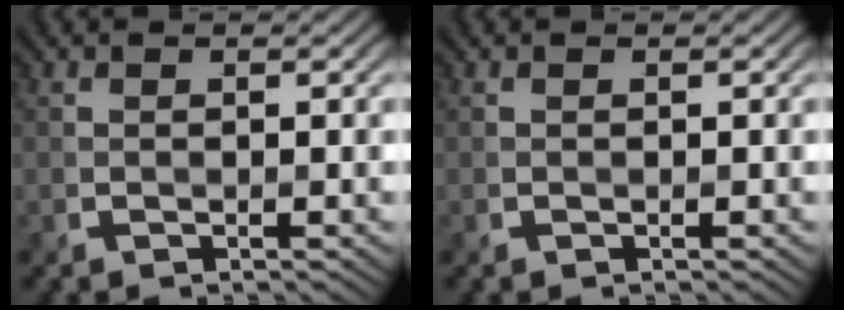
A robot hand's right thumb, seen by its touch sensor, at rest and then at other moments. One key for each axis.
{"total": 0.0}